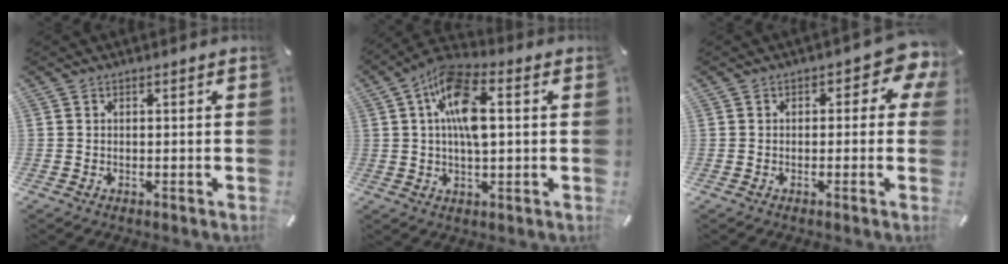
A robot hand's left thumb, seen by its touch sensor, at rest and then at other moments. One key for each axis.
{"total": 12.1, "fx": 2.2, "fy": 5.5, "fz": 10.5, "tx": -0.215, "ty": 0.005, "tz": 0.040}
{"total": 6.2, "fx": 1.7, "fy": 3.6, "fz": 4.7, "tx": -0.053, "ty": -0.006, "tz": 0.022}